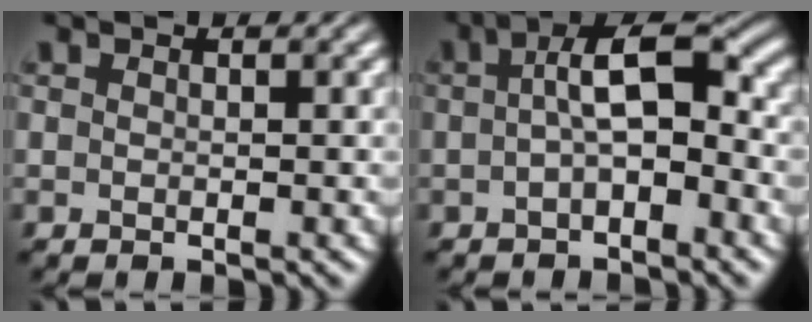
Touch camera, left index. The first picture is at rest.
{"total": 5.1, "force": [-0.3, 1.9, 4.8], "torque": [-0.078, 0.015, -0.010]}